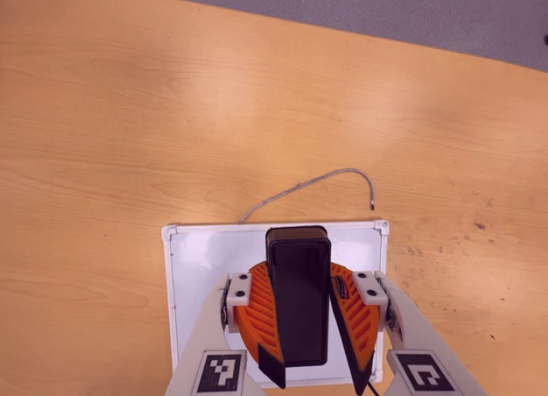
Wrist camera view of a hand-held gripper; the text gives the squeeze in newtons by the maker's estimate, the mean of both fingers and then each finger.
{"total": 11.0, "left": 10.7, "right": 11.3}